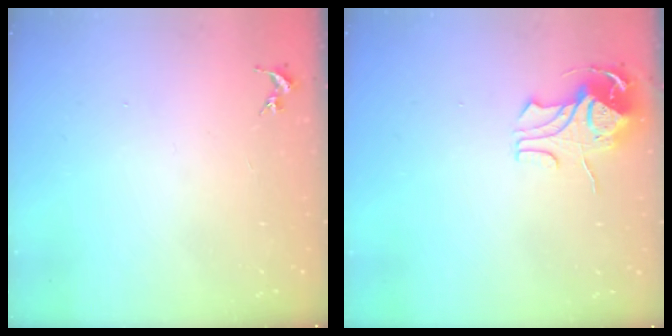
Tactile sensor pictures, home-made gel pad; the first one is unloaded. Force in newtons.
{"total": 8.5, "press": 8.4, "slide": 0.8}